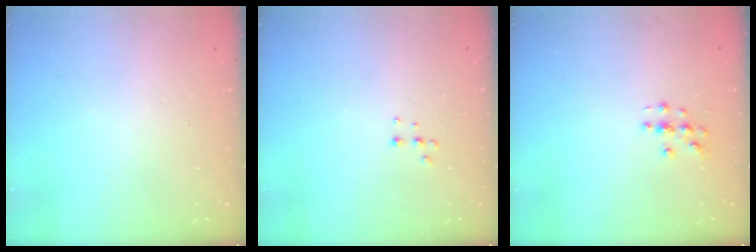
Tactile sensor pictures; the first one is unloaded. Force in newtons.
{"total": 4.5, "press": 4.4, "slide": 0.7}
{"total": 2.8, "press": 2.8, "slide": 0.3}